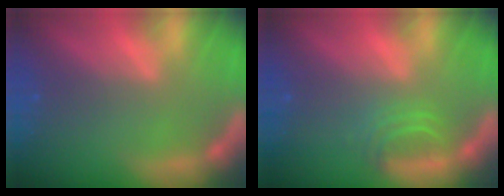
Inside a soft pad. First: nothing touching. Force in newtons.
{"total": 2.5}